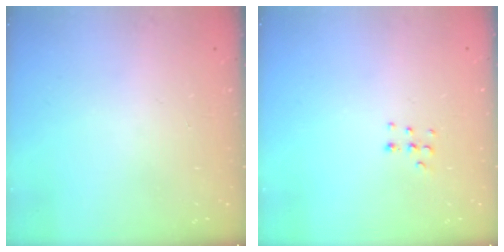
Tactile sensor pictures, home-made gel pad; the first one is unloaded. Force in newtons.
{"total": 3.9, "press": 3.8, "slide": 1.0}